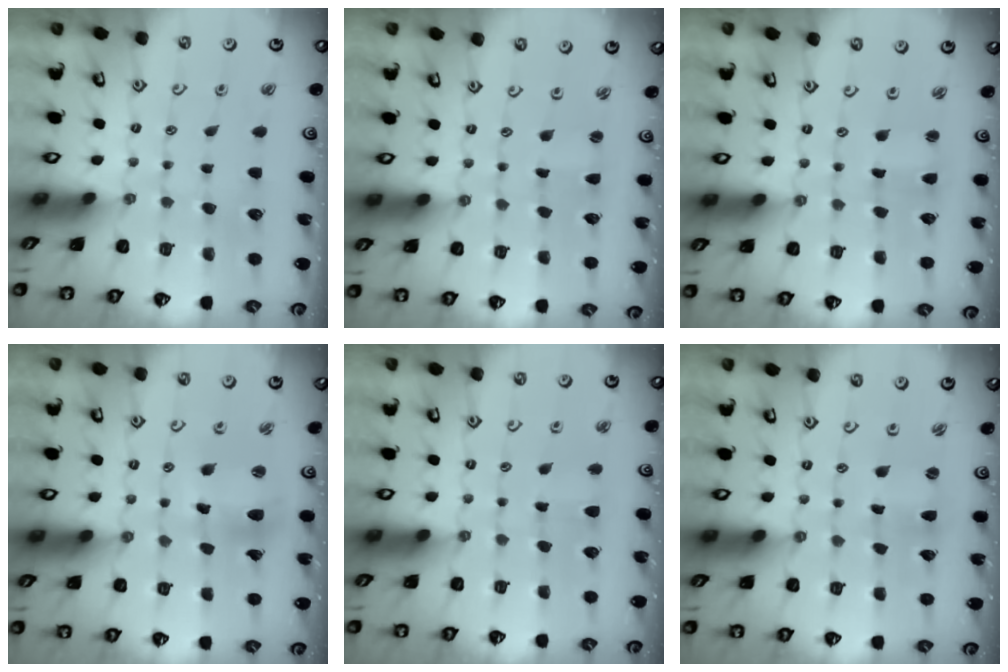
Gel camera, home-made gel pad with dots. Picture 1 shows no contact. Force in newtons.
{"total": 1.1, "press": 1.1, "slide": 0.2}
{"total": 2.0, "press": 2.0, "slide": 0.3}
{"total": 9.7, "press": 9.6, "slide": 1.2}
{"total": 2.8, "press": 2.7, "slide": 0.4}
{"total": 0.6, "press": 0.6, "slide": 0.1}